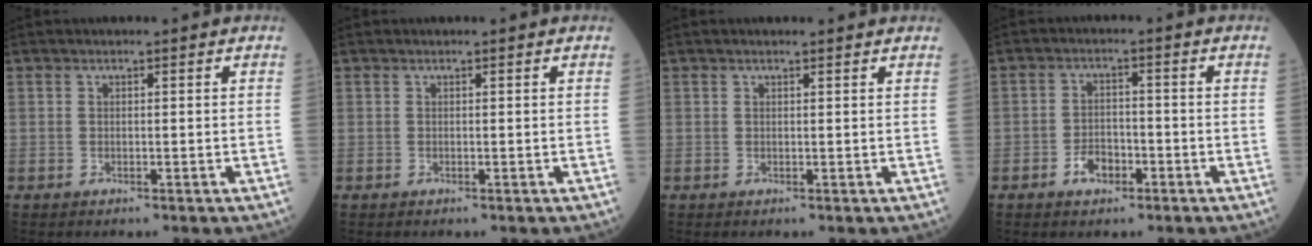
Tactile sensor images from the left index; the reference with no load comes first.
{"total": 0.0}
{"total": 1.8, "force": [1.6, 0.1, 0.8], "torque": [-0.013, 0.012, 0.018]}
{"total": 3.7, "force": [-2.1, 2.2, 2.1], "torque": [-0.040, 0.002, -0.036]}